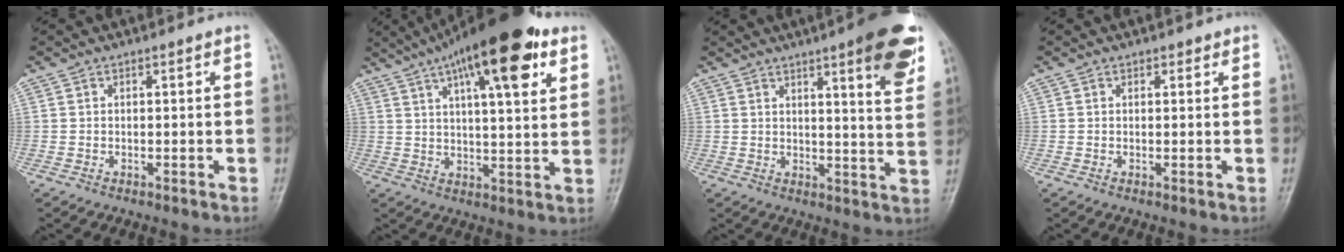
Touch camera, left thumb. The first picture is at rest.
{"total": 19.6, "force": [10.2, 5.8, 15.7], "torque": [-0.229, -0.010, 0.155]}
{"total": 13.6, "force": [7.6, 2.2, 11.0], "torque": [-0.123, -0.037, 0.095]}
{"total": 0.9, "force": [0.6, 0.5, 0.3], "torque": [0.003, -0.004, 0.005]}